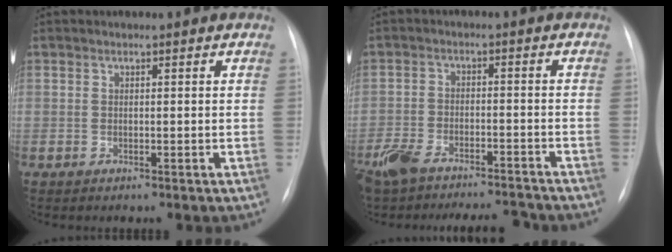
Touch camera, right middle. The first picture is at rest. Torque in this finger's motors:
{"motor_torque": [0.26, -0.31, 0.38, 0.10]}